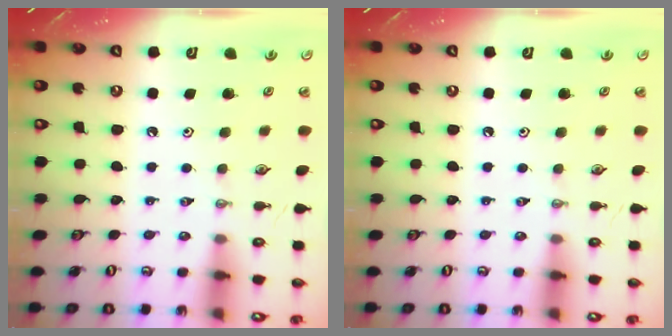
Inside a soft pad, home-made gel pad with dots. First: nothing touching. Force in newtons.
{"total": 0.0}